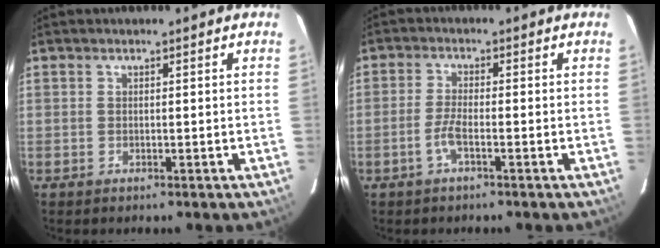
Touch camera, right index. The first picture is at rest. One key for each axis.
{"total": 3.2, "fx": -1.7, "fy": 0.5, "fz": 2.7, "tx": -0.065, "ty": 0.001, "tz": -0.037}